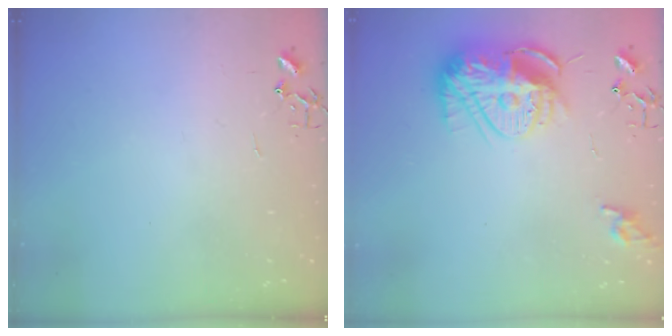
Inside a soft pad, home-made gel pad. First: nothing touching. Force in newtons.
{"total": 15.3, "press": 15.3, "slide": 0.9}